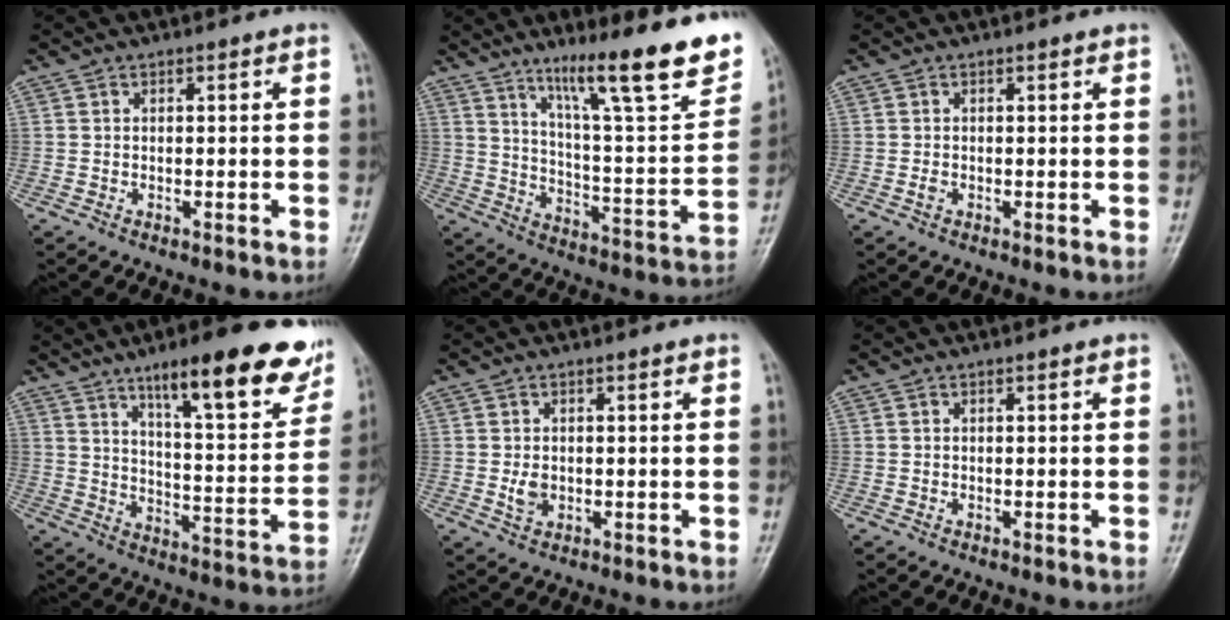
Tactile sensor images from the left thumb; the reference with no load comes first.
{"total": 22.3, "force": [14.4, 3.7, 16.7], "torque": [-0.215, -0.065, 0.229]}
{"total": 0.8, "force": [0.0, 0.5, 0.6], "torque": [-0.010, 0.001, 0.002]}
{"total": 20.2, "force": [12.9, 5.0, 14.7], "torque": [-0.168, -0.057, 0.191]}
{"total": 2.4, "force": [0.1, 1.7, 1.6], "torque": [-0.023, -0.004, 0.007]}
{"total": 0.0}